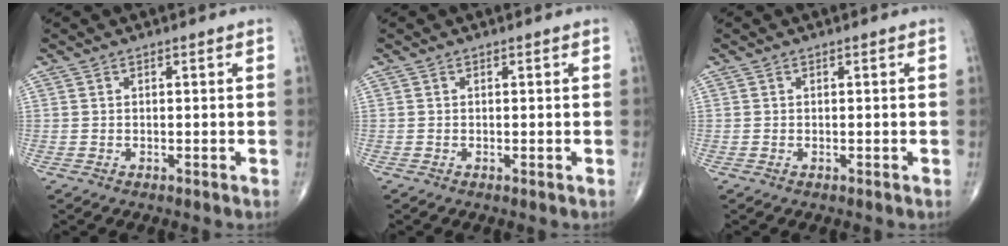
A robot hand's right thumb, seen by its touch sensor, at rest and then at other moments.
{"total": 0.0}
{"total": 0.0}